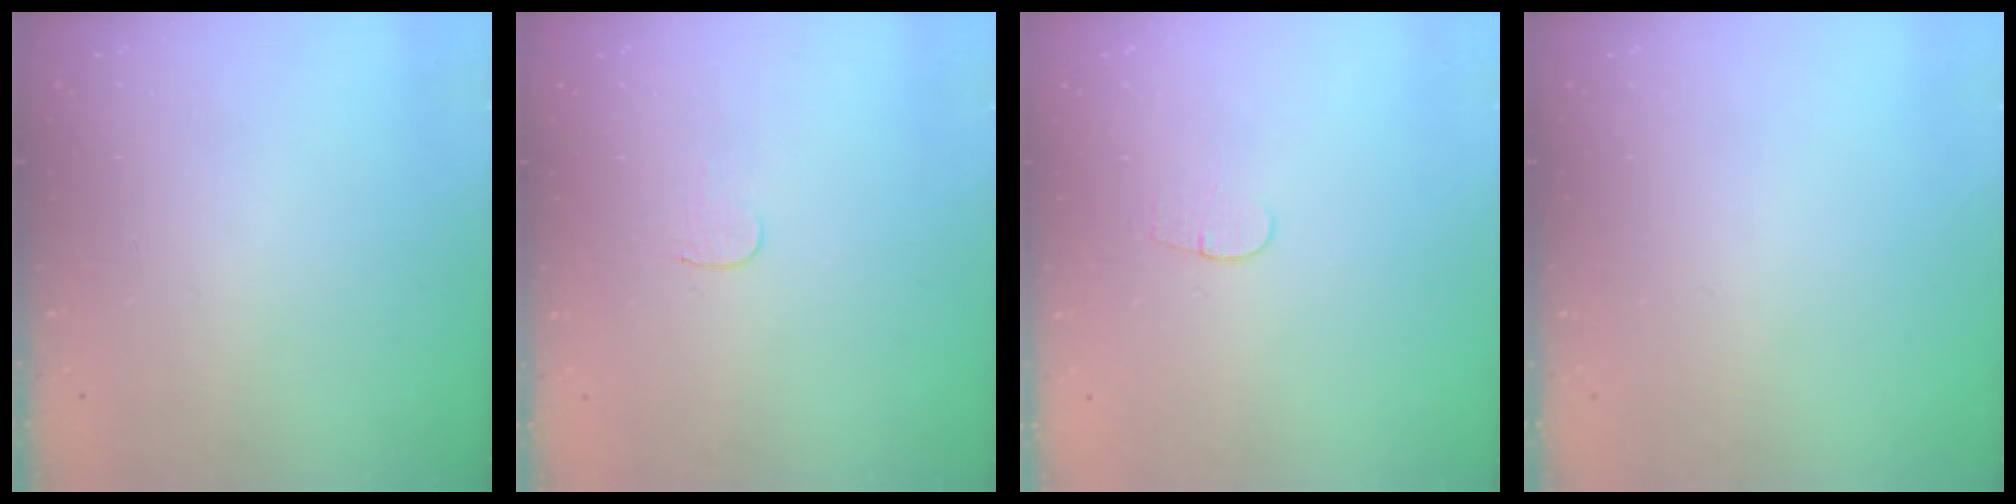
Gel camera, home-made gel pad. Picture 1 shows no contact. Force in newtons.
{"total": 3.3, "press": 3.3, "slide": 0.4}
{"total": 3.6, "press": 3.6, "slide": 0.4}
{"total": 0.0}